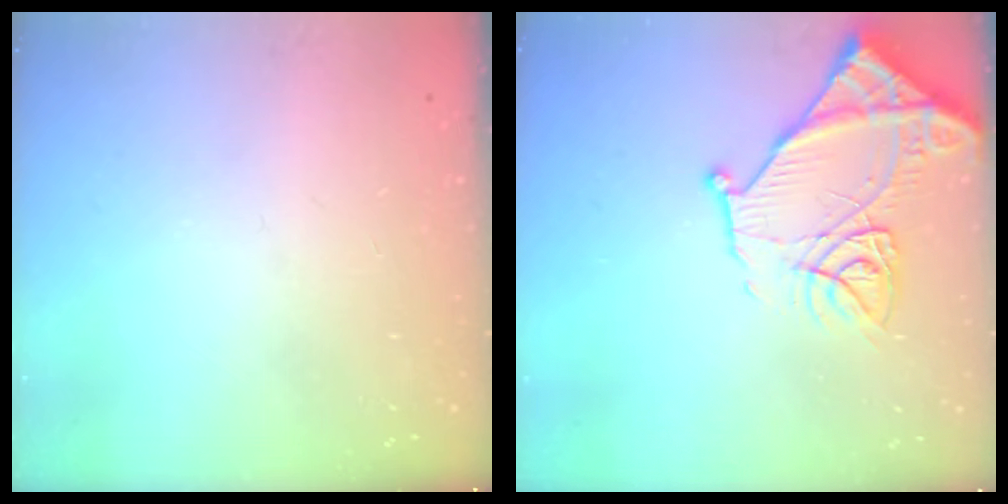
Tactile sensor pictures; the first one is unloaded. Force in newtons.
{"total": 17.7, "press": 17.6, "slide": 1.7}